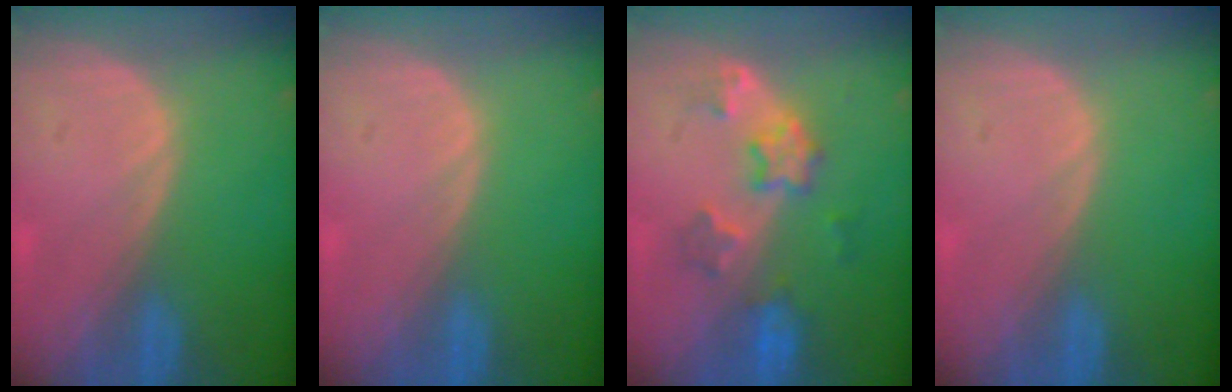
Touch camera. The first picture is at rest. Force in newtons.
{"total": 0.0}
{"total": 5.7, "press": 5.6, "slide": 1.1}
{"total": 0.0}